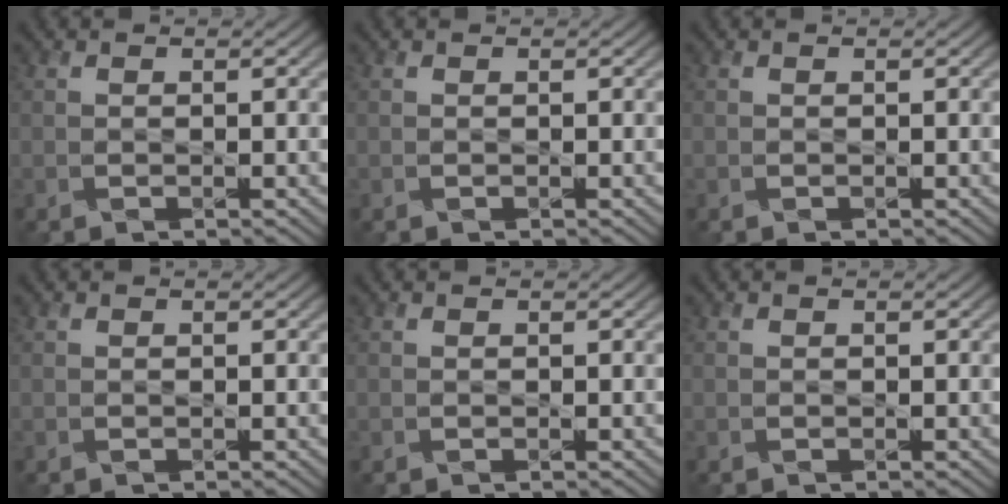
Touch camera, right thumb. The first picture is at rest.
{"total": 0.0}
{"total": 0.0}
{"total": 0.0}
{"total": 0.0}
{"total": 0.0}